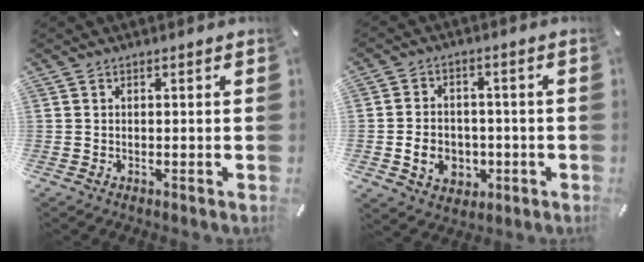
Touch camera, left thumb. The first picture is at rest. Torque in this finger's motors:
{"motor_torque": [-0.64, 0.96, 0.30, -0.25, 0.09]}